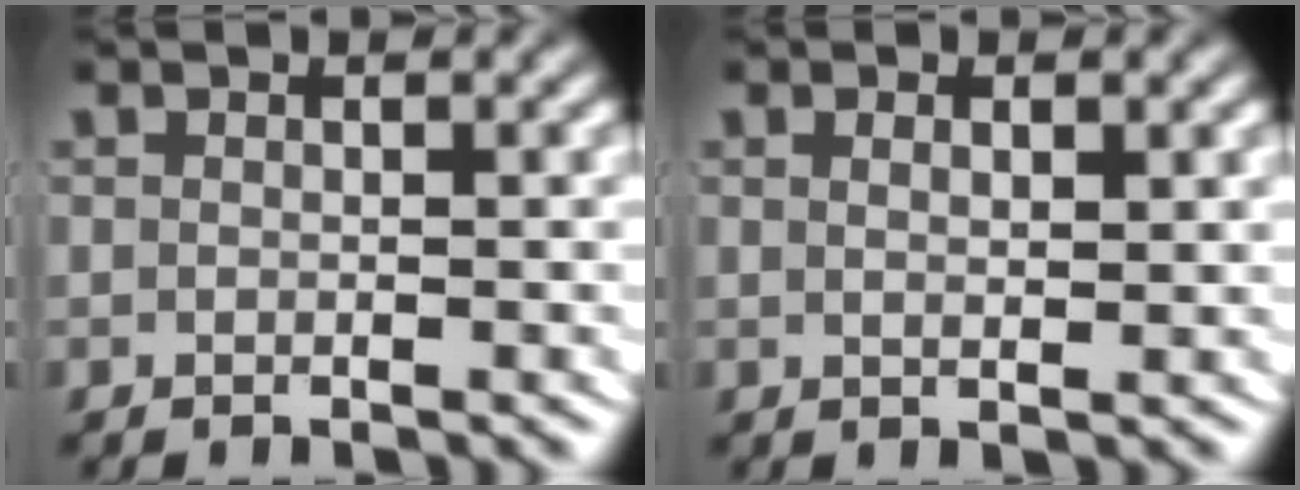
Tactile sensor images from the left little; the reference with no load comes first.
{"total": 1.0, "force": [0.4, -0.1, 0.9], "torque": [-0.013, -0.009, 0.011]}